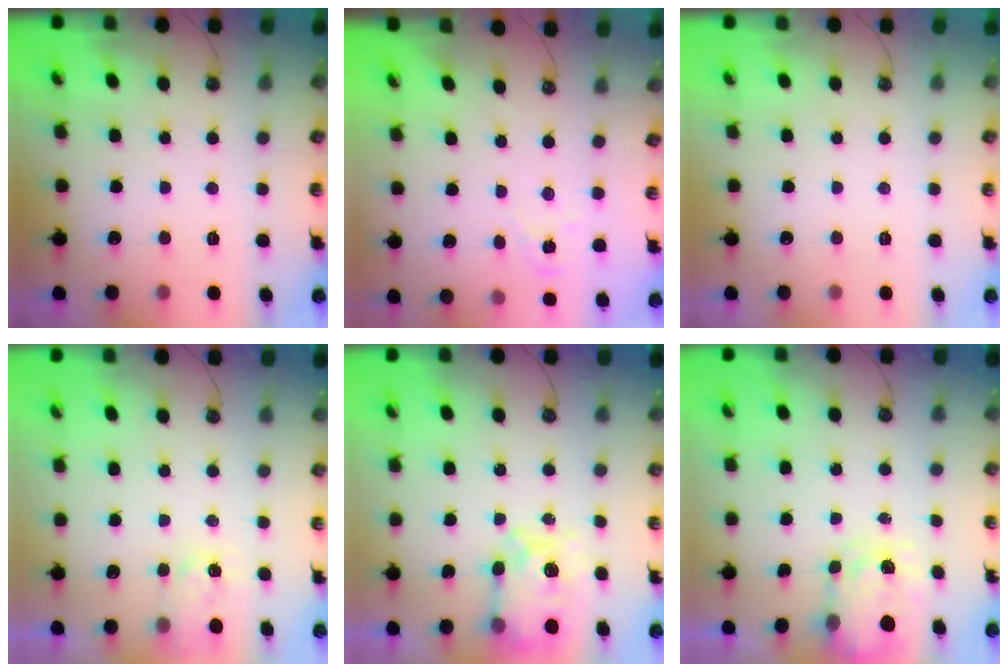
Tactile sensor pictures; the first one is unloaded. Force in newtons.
{"total": 1.8, "press": 1.8, "slide": 0.3}
{"total": 0.0}
{"total": 3.0, "press": 2.9, "slide": 0.3}
{"total": 7.4, "press": 7.4, "slide": 0.7}
{"total": 3.8, "press": 3.7, "slide": 0.6}